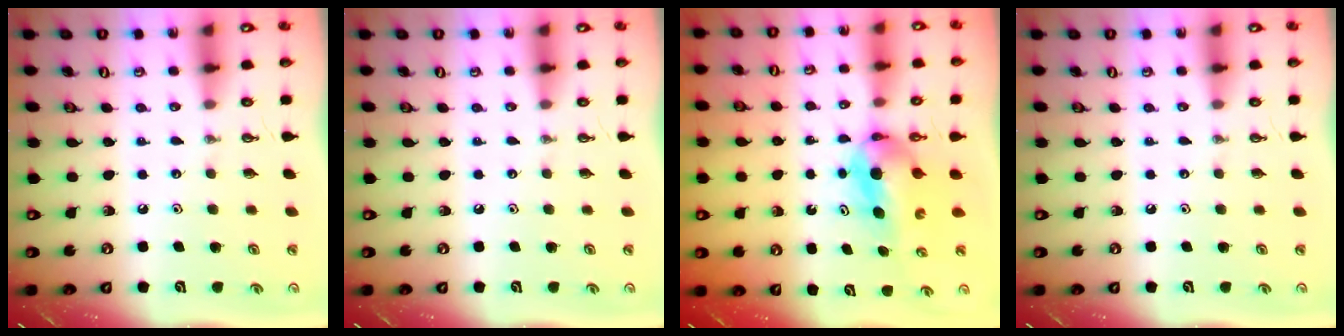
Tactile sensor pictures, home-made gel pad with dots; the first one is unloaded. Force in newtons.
{"total": 0.0}
{"total": 5.8, "press": 4.9, "slide": 3.1}
{"total": 0.0}